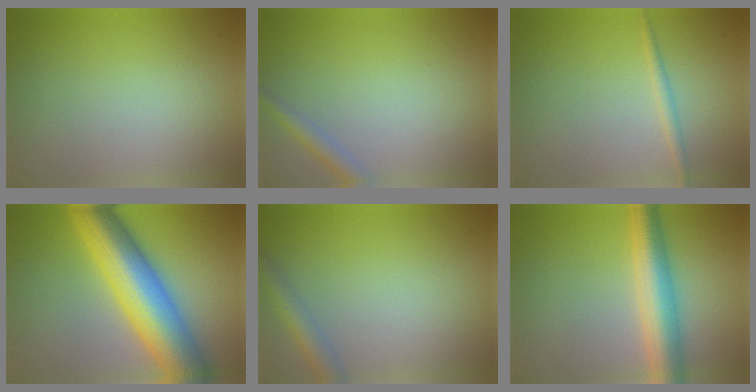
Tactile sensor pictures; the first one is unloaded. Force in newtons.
{"total": 1.8, "press": 1.8, "slide": 0.1}
{"total": 1.1, "press": 1.1, "slide": 0.0}
{"total": 12.1, "press": 12.1, "slide": 0.2}
{"total": 2.5, "press": 2.5, "slide": 0.1}
{"total": 6.3, "press": 6.3, "slide": 0.1}